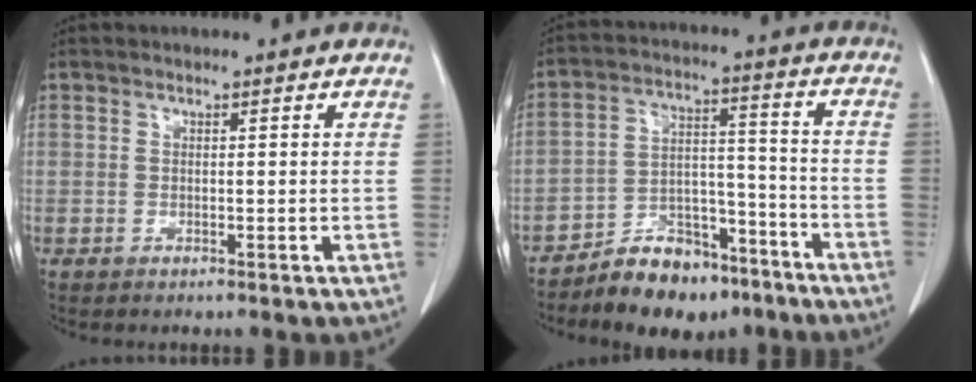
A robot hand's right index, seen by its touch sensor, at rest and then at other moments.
{"total": 11.1, "force": [-8.6, 5.5, 4.4], "torque": [-0.063, 0.037, -0.141]}